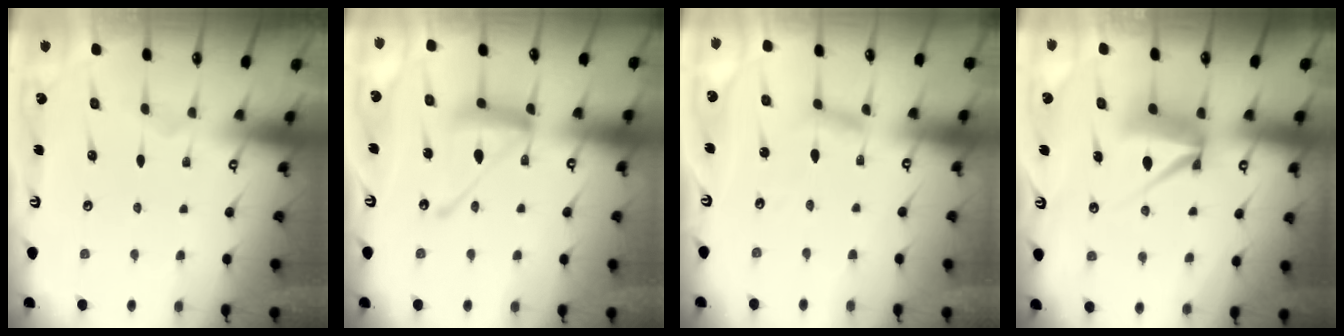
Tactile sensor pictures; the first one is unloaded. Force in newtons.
{"total": 15.6, "press": 15.5, "slide": 1.4}
{"total": 5.9, "press": 5.9, "slide": 0.5}
{"total": 8.0, "press": 7.9, "slide": 0.7}